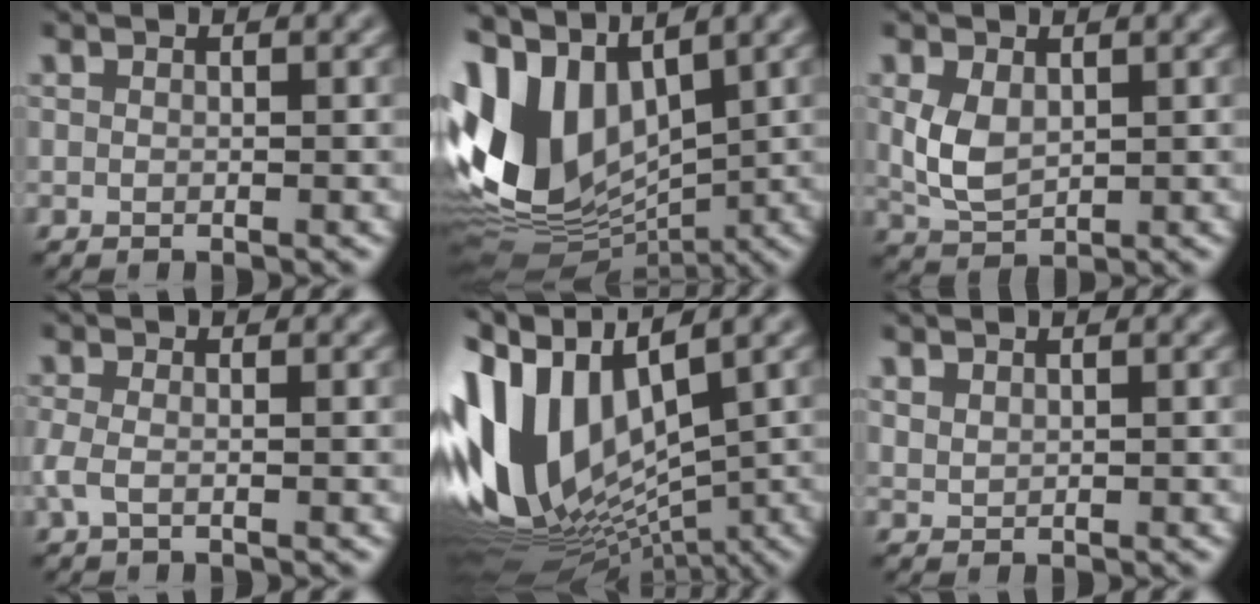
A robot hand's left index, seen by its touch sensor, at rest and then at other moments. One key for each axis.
{"total": 12.4, "fx": 1.5, "fy": 8.5, "fz": 8.9, "tx": -0.215, "ty": 0.004, "tz": 0.027}
{"total": 3.3, "fx": 0.0, "fy": 2.2, "fz": 2.5, "tx": -0.065, "ty": 0.000, "tz": 0.008}
{"total": 1.8, "fx": -0.9, "fy": 0.7, "fz": 1.4, "tx": -0.036, "ty": -0.003, "tz": -0.021}
{"total": 15.3, "fx": 0.5, "fy": 8.5, "fz": 12.8, "tx": -0.277, "ty": 0.015, "tz": 0.018}
{"total": 0.8, "fx": 0.6, "fy": 0.3, "fz": 0.2, "tx": -0.010, "ty": 0.003, "tz": 0.020}